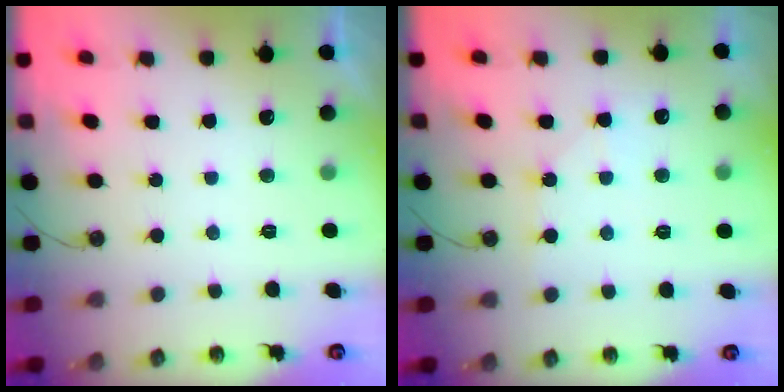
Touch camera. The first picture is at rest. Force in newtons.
{"total": 5.8, "press": 5.7, "slide": 0.7}